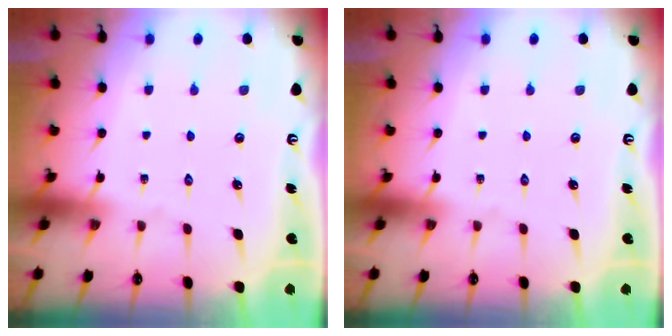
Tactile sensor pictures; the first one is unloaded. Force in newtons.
{"total": 0.0}